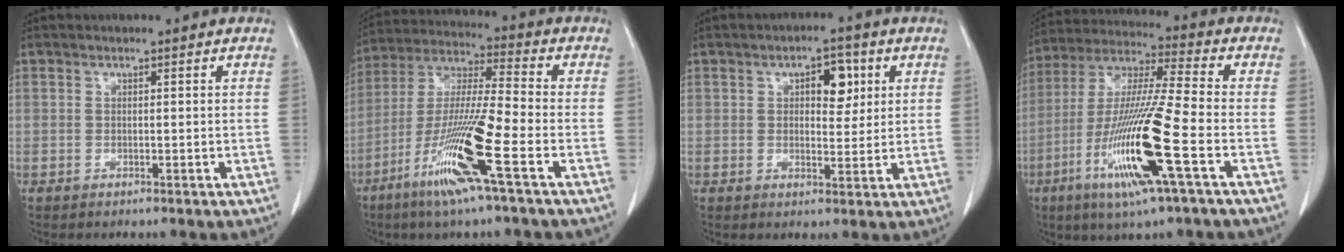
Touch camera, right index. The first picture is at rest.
{"total": 14.9, "force": [-6.8, -0.4, 13.3], "torque": [-0.271, -0.022, -0.131]}
{"total": 5.2, "force": [1.8, 2.6, 4.1], "torque": [-0.053, 0.010, 0.026]}
{"total": 17.3, "force": [-6.2, -0.2, 16.2], "torque": [-0.334, -0.022, -0.121]}